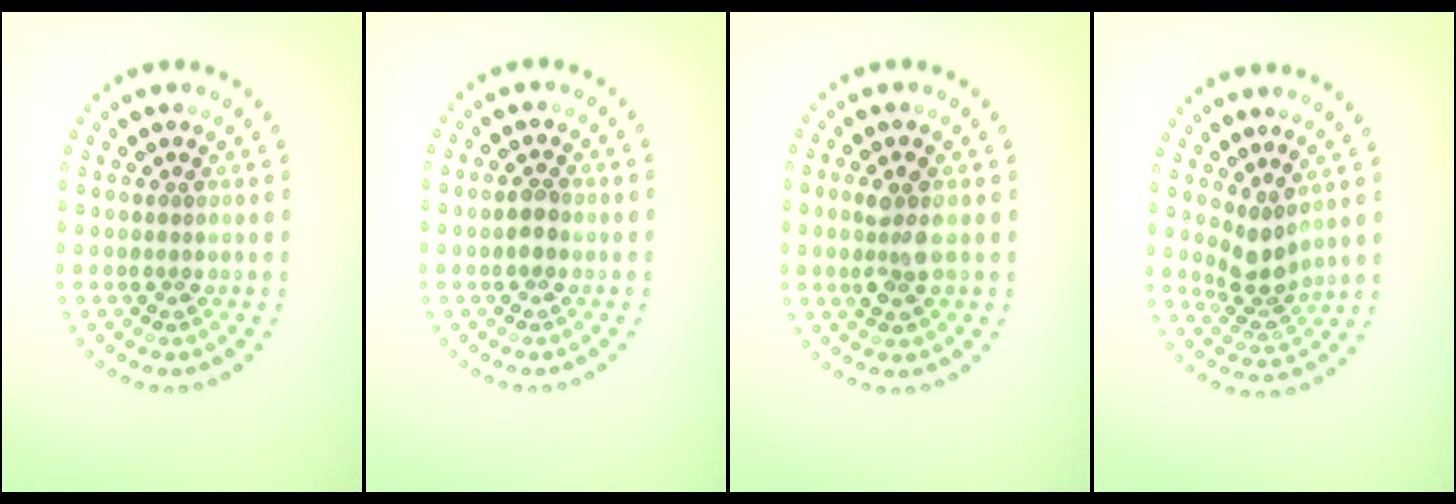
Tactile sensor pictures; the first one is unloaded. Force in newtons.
{"total": 1.4, "press": 1.4, "slide": 0.1}
{"total": 2.8, "press": 2.7, "slide": 0.6}
{"total": 2.9, "press": 2.1, "slide": 1.9}